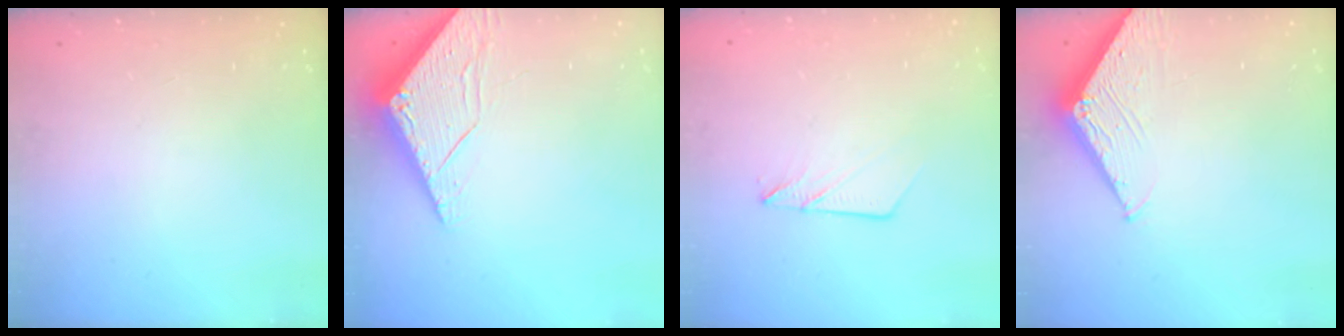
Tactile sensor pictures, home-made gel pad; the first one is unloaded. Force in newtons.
{"total": 6.2, "press": 6.2, "slide": 0.5}
{"total": 5.8, "press": 5.8, "slide": 0.7}
{"total": 6.5, "press": 6.5, "slide": 0.4}